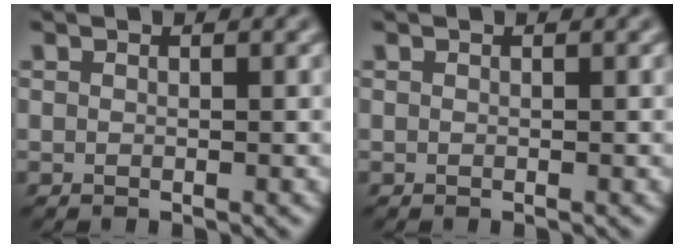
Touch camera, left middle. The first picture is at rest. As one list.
[{"total": 0.0}]